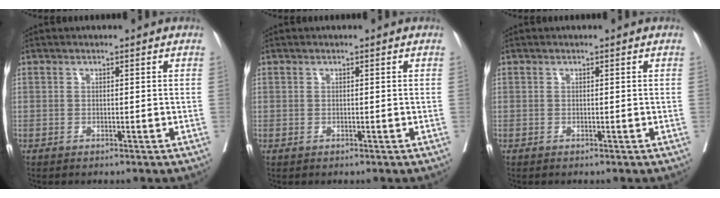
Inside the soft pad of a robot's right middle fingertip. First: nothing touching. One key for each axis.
{"total": 0.0}
{"total": 0.0}